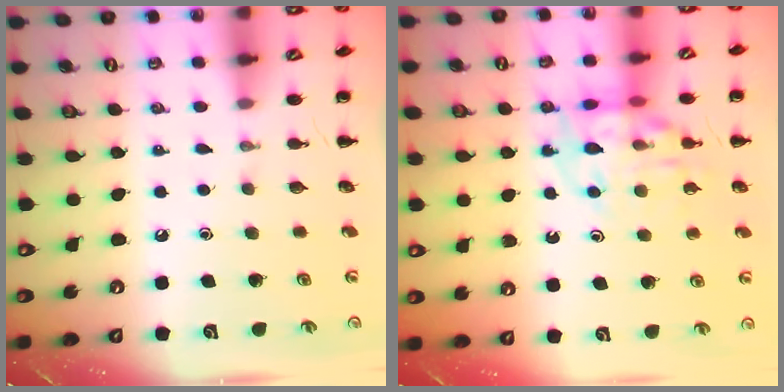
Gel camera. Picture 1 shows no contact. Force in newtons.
{"total": 13.2, "press": 13.0, "slide": 2.1}